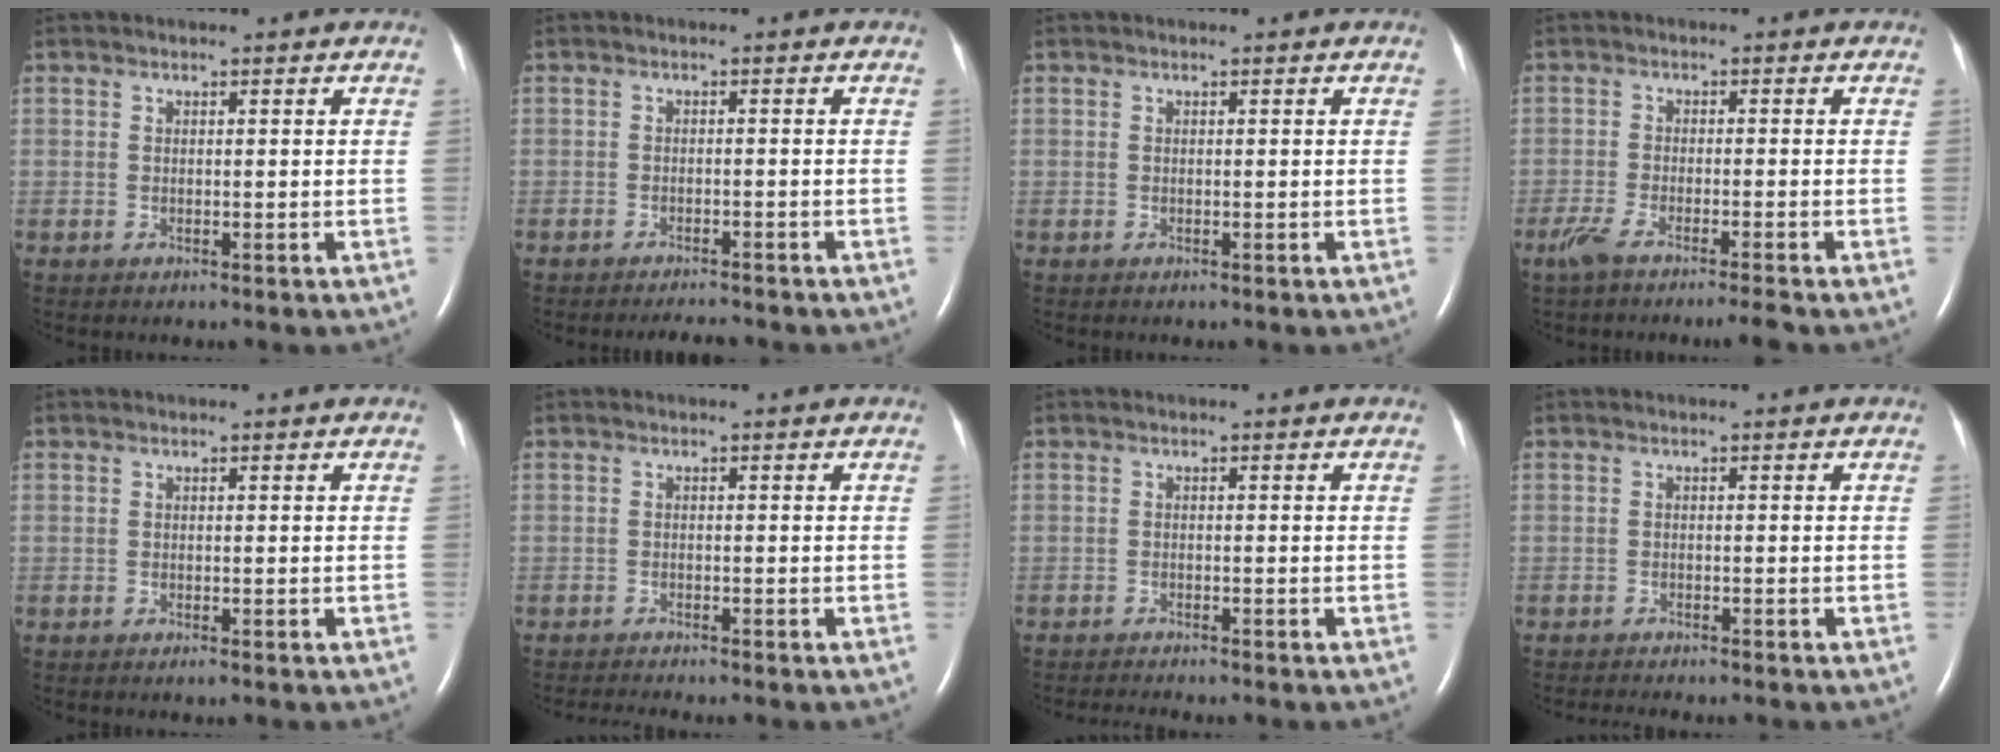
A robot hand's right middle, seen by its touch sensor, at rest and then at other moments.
{"total": 3.3, "force": [-3.1, 0.2, 1.0], "torque": [-0.017, -0.010, -0.045]}
{"total": 0.0}
{"total": 5.4, "force": [-4.2, -0.5, 3.4], "torque": [-0.059, -0.013, -0.076]}
{"total": 0.0}
{"total": 2.4, "force": [-2.2, -0.8, 0.7], "torque": [-0.014, -0.009, -0.038]}
{"total": 2.3, "force": [-2.2, -0.7, 0.6], "torque": [-0.011, -0.008, -0.036]}
{"total": 3.4, "force": [-3.1, 0.1, 1.4], "torque": [-0.019, -0.007, -0.043]}